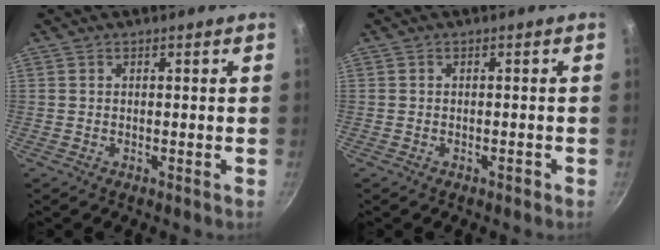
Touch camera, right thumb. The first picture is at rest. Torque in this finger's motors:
{"motor_torque": [-0.20, 0.03, -0.35, 0.05, 0.02]}